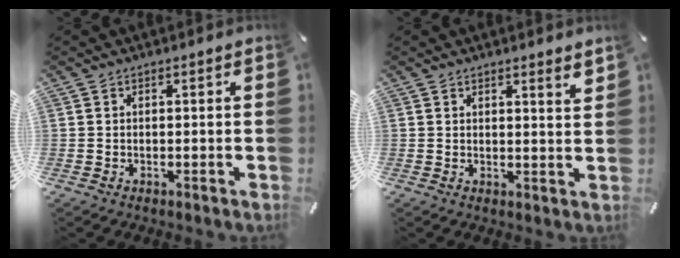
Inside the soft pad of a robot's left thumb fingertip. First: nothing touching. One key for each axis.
{"total": 2.4, "fx": 2.2, "fy": 0.0, "fz": 0.8, "tx": -0.012, "ty": -0.016, "tz": 0.039}